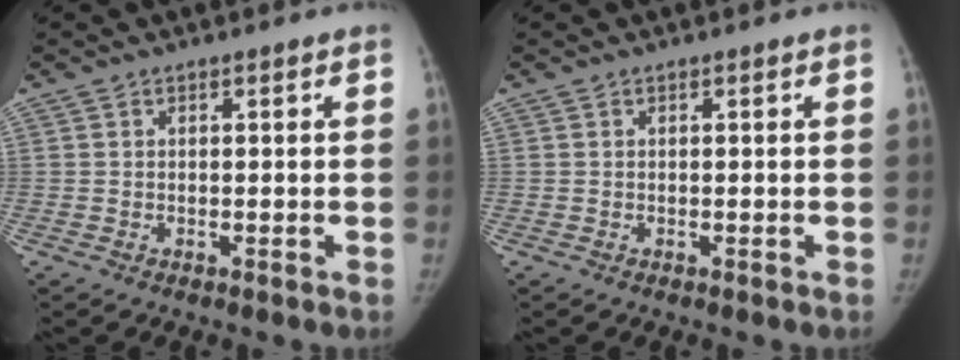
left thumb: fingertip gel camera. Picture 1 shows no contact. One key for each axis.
{"total": 0.0}